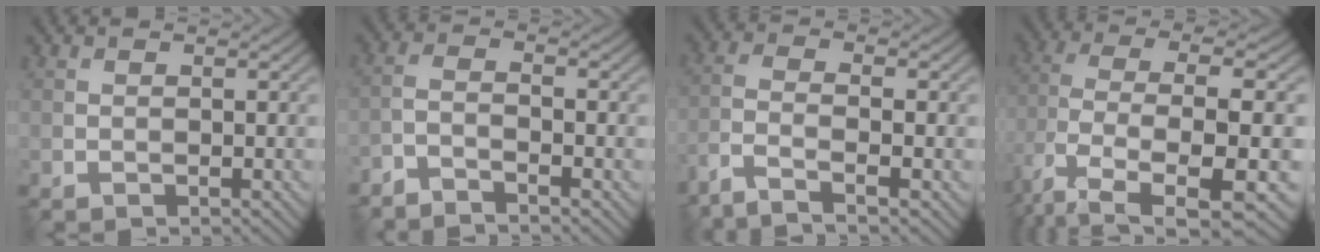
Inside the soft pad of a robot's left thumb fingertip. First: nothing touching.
{"total": 3.0, "force": [-2.6, 0.3, 1.4], "torque": [-0.025, 0.000, -0.063]}
{"total": 4.9, "force": [-3.3, 0.9, 3.5], "torque": [-0.066, -0.003, -0.080]}
{"total": 9.4, "force": [-1.4, 3.8, 8.5], "torque": [-0.186, -0.009, -0.026]}